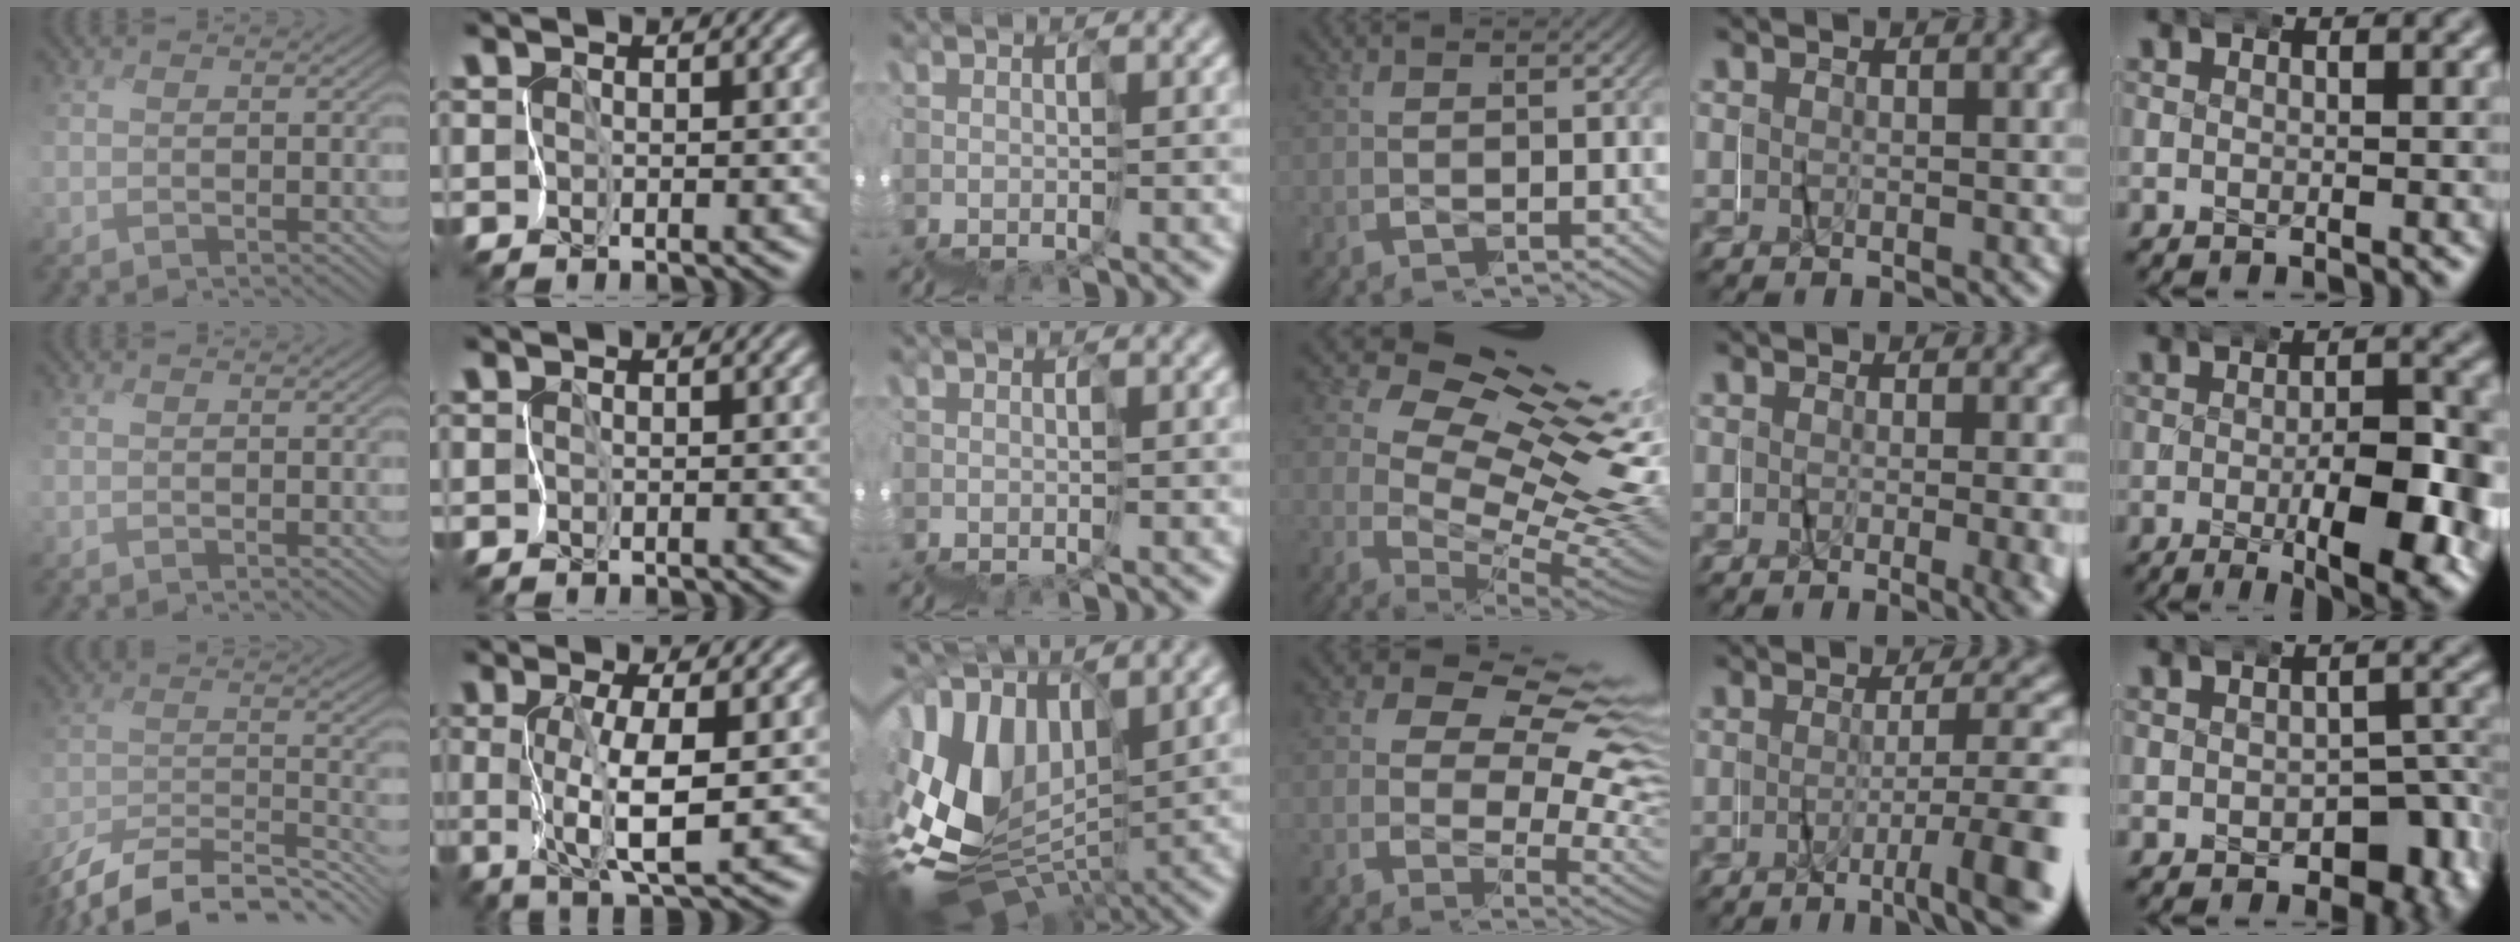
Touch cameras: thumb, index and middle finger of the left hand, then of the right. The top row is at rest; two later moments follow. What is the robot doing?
{"motion": "wrap", "object": "masking tape"}